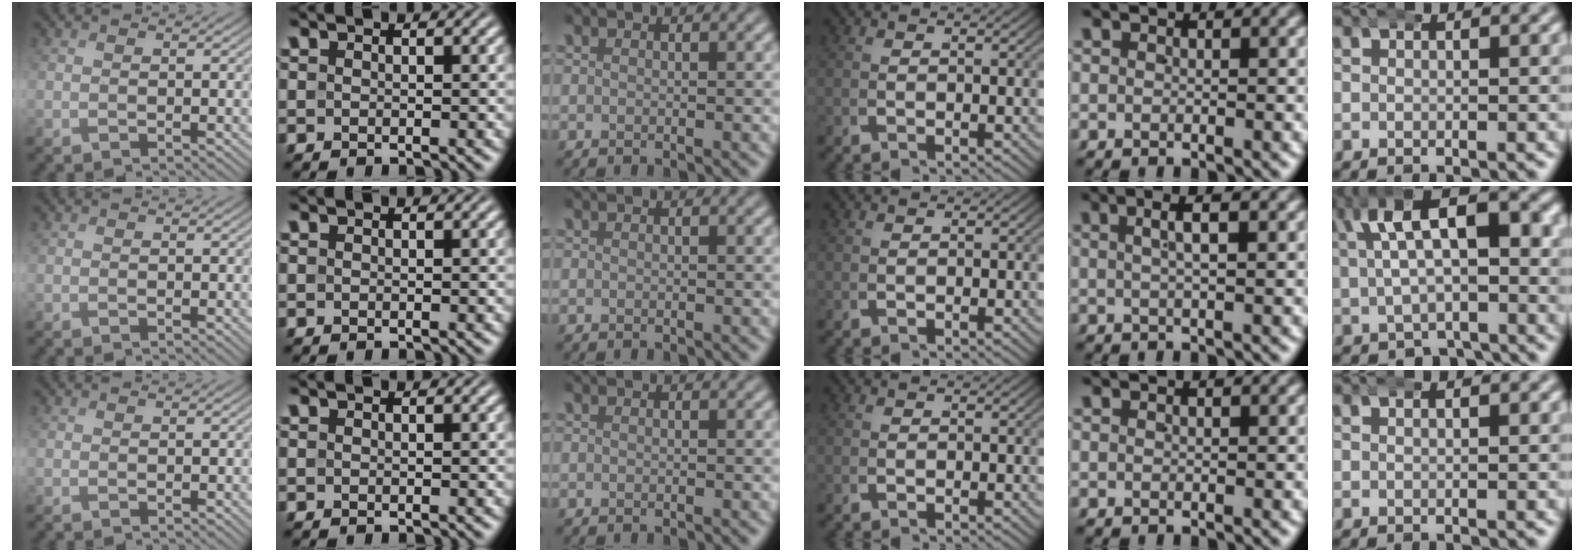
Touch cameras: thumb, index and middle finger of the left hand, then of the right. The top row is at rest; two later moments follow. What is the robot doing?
{"motion": "wrap", "object": "arm wrap"}